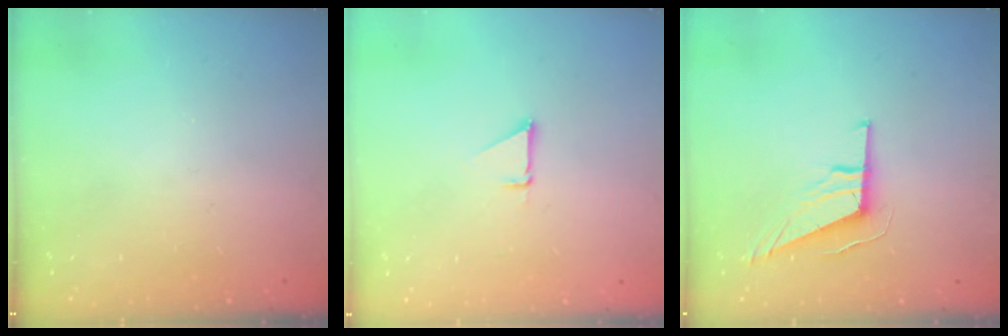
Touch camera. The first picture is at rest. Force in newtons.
{"total": 1.5, "press": 1.5, "slide": 0.1}
{"total": 9.7, "press": 9.5, "slide": 2.0}